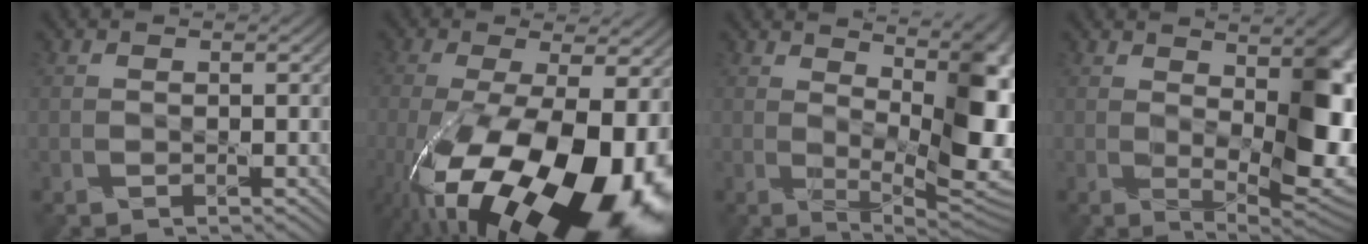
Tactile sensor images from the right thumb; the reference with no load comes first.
{"total": 22.0, "force": [-7.8, 9.9, 18.0], "torque": [-0.293, -0.083, -0.083]}
{"total": 12.9, "force": [3.6, 4.8, 11.4], "torque": [-0.156, 0.012, 0.059]}
{"total": 12.3, "force": [1.6, 5.7, 10.7], "torque": [-0.134, -0.009, 0.040]}